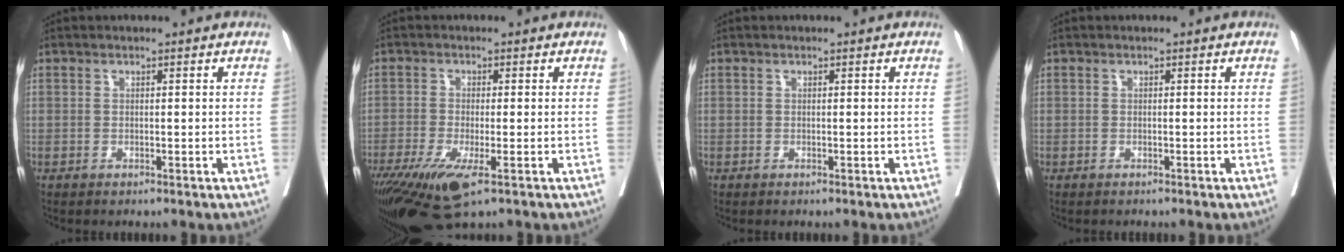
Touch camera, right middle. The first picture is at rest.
{"total": 10.8, "force": [-6.2, 2.6, 8.5], "torque": [-0.151, -0.029, -0.106]}
{"total": 0.0}
{"total": 0.5, "force": [-0.5, 0.1, 0.0], "torque": [-0.011, -0.001, -0.011]}